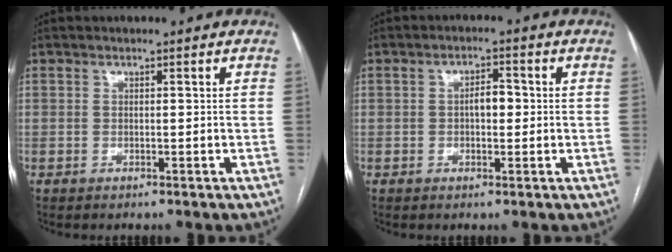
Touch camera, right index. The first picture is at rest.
{"total": 3.0, "force": [-0.1, 1.4, 2.7], "torque": [-0.042, 0.008, -0.002]}